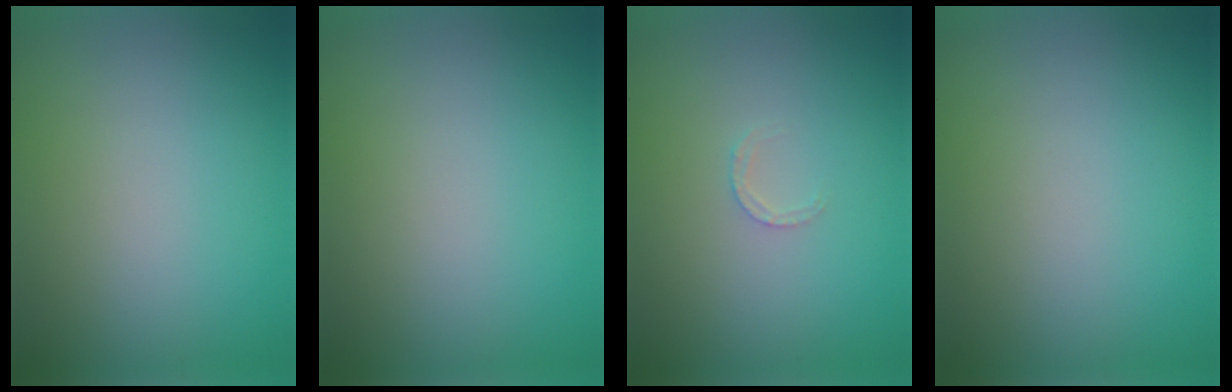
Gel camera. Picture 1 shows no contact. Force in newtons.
{"total": 0.0}
{"total": 0.9, "press": 0.9, "slide": 0.2}
{"total": 0.0}